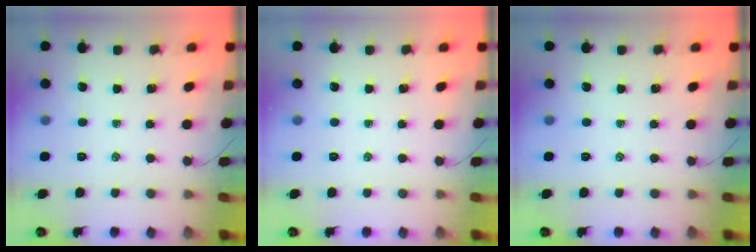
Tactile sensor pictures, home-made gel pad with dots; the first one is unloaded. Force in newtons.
{"total": 0.0}
{"total": 0.0}